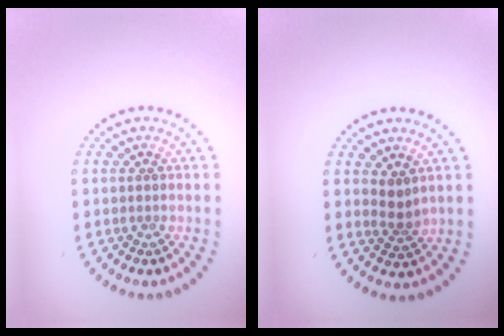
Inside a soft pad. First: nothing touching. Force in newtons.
{"total": 1.6, "press": 1.2, "slide": 1.0}